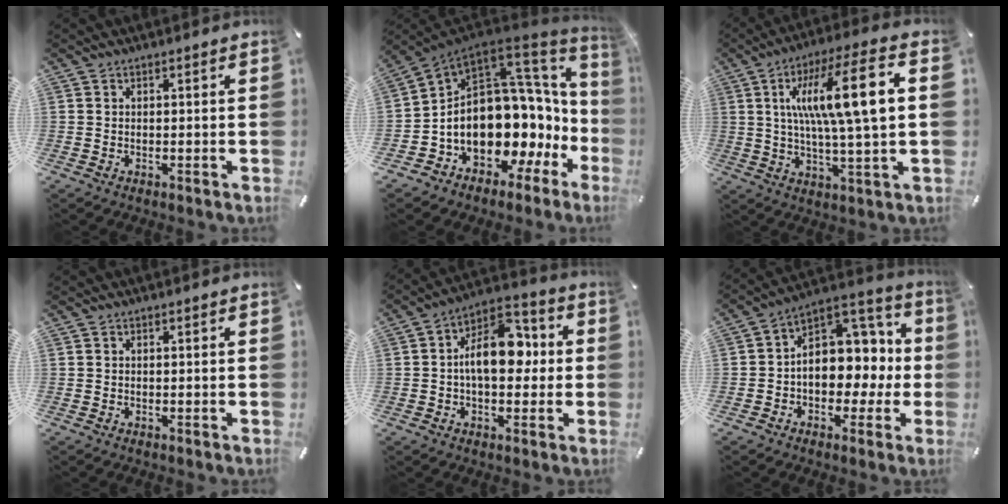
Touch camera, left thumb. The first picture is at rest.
{"total": 19.1, "force": [-2.3, 12.3, 14.5], "torque": [-0.248, -0.056, -0.014]}
{"total": 17.3, "force": [3.8, 2.9, 16.6], "torque": [-0.308, 0.002, 0.047]}
{"total": 0.0}
{"total": 13.8, "force": [0.4, 8.0, 11.1], "torque": [-0.159, -0.001, 0.006]}
{"total": 11.1, "force": [0.2, 9.3, 6.1], "torque": [-0.075, -0.007, 0.012]}